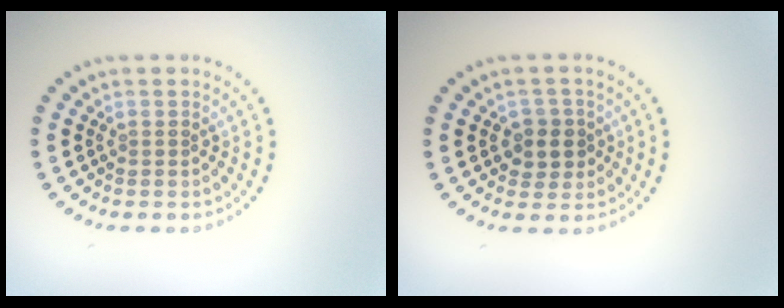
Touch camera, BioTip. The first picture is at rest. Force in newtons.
{"total": 2.4, "press": 2.3, "slide": 0.8}